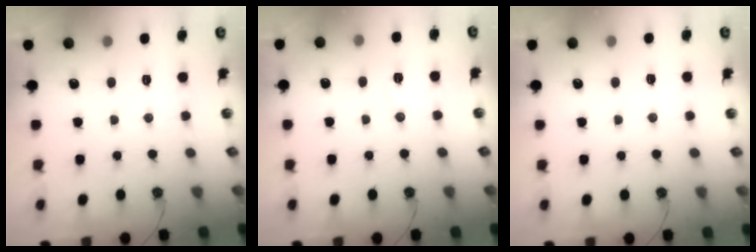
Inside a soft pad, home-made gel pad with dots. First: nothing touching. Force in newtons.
{"total": 6.1, "press": 5.9, "slide": 1.2}
{"total": 2.8, "press": 2.2, "slide": 1.6}